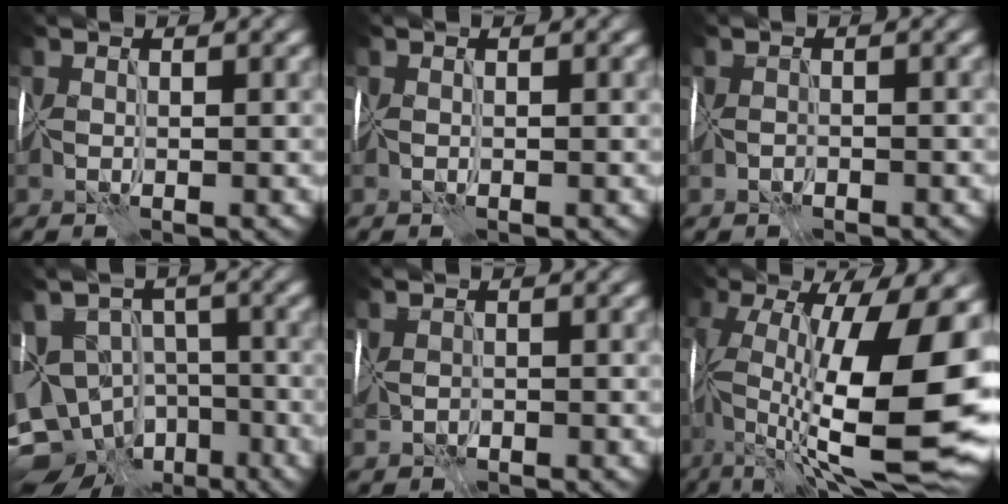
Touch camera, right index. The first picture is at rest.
{"total": 0.0}
{"total": 0.9, "force": [-0.8, 0.1, -0.4], "torque": [0.003, 0.001, -0.017]}
{"total": 8.7, "force": [-3.2, 6.6, 4.7], "torque": [-0.074, -0.010, -0.065]}
{"total": 1.0, "force": [-0.5, 0.8, 0.2], "torque": [-0.008, -0.005, -0.002]}
{"total": 17.6, "force": [-0.2, 7.0, 16.2], "torque": [-0.278, 0.005, 0.004]}